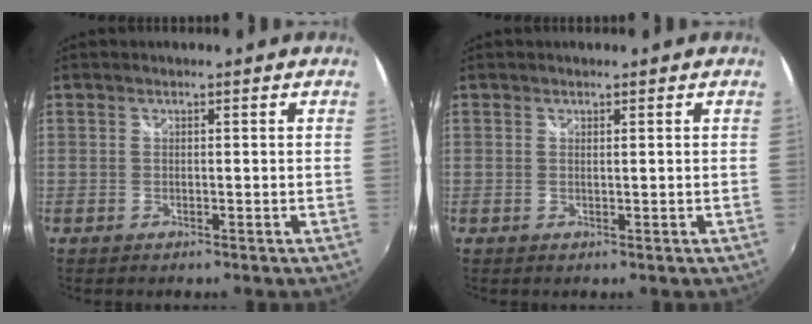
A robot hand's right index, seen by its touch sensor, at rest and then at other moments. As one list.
[{"total": 0.6, "force": [0.2, -0.5, -0.3], "torque": [0.004, -0.002, 0.002]}]